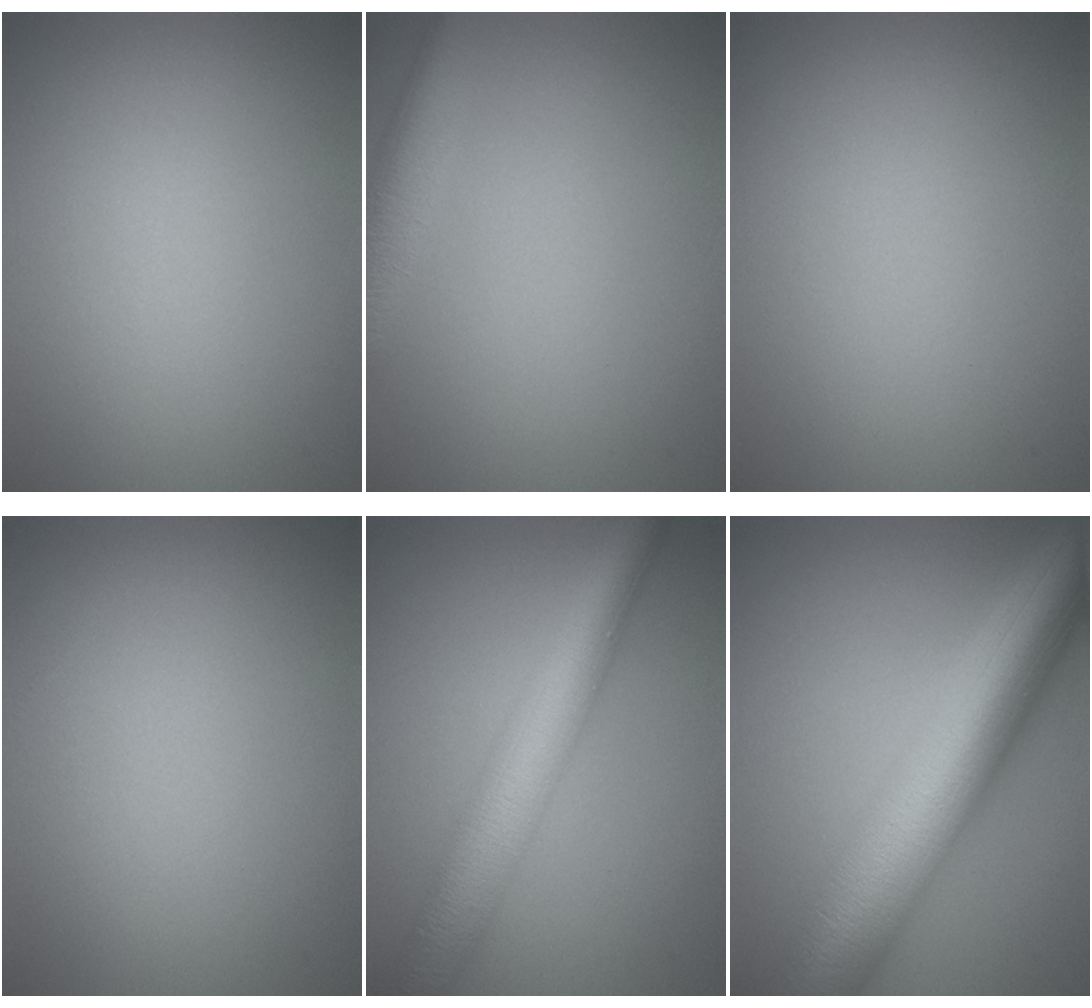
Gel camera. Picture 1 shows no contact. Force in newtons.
{"total": 4.1, "press": 4.0, "slide": 0.3}
{"total": 0.0}
{"total": 0.0}
{"total": 7.8, "press": 7.8, "slide": 0.1}
{"total": 12.8, "press": 12.8, "slide": 0.2}